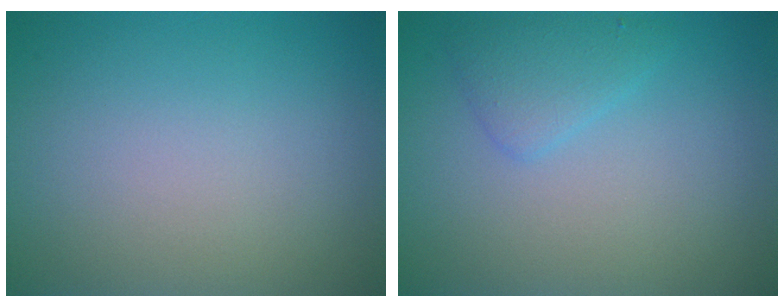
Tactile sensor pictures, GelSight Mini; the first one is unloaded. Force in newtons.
{"total": 2.0, "press": 2.0, "slide": 0.1}